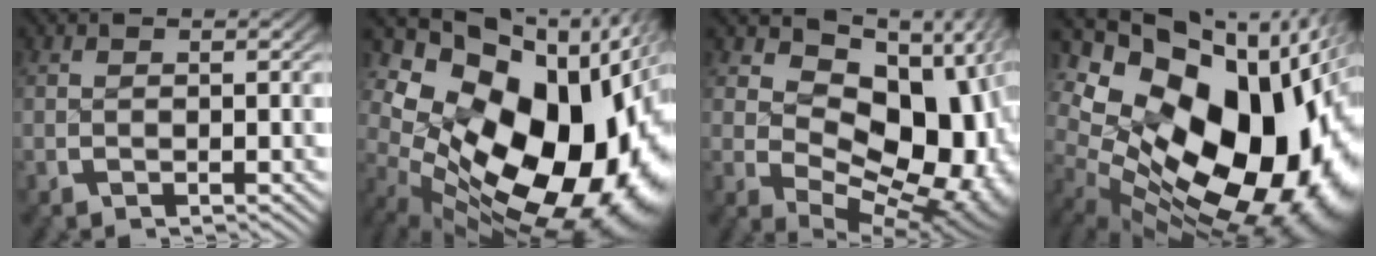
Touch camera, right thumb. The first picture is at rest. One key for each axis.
{"total": 24.7, "fx": -1.5, "fy": 16.4, "fz": 18.4, "tx": -0.296, "ty": -0.037, "tz": -0.013}
{"total": 16.9, "fx": -0.2, "fy": 10.8, "fz": 13.0, "tx": -0.196, "ty": -0.024, "tz": 0.003}
{"total": 27.4, "fx": -0.8, "fy": 18.7, "fz": 20.0, "tx": -0.333, "ty": -0.039, "tz": -0.007}